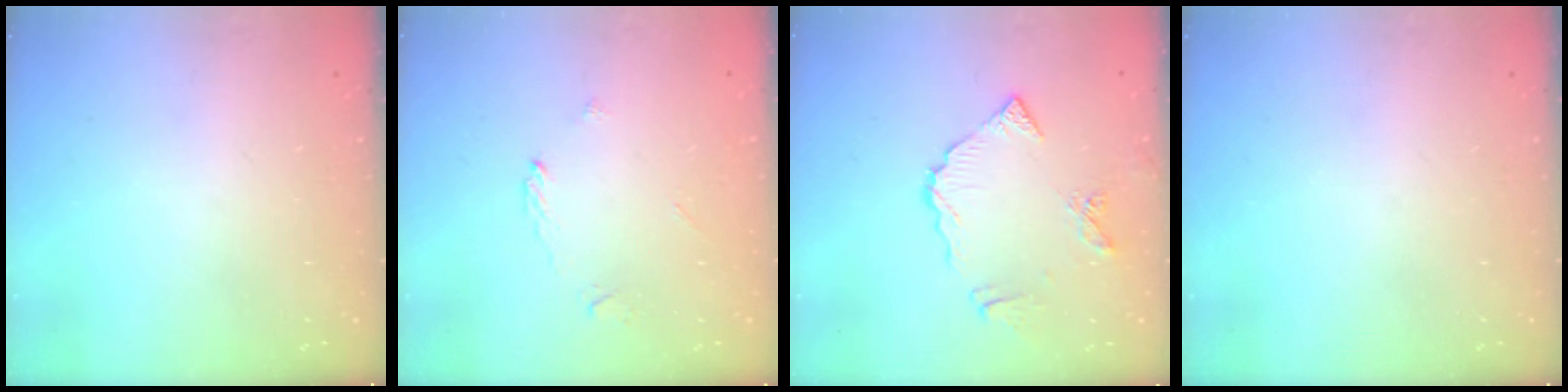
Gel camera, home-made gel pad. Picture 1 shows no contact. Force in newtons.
{"total": 2.2, "press": 2.2, "slide": 0.3}
{"total": 9.5, "press": 9.4, "slide": 1.0}
{"total": 0.0}